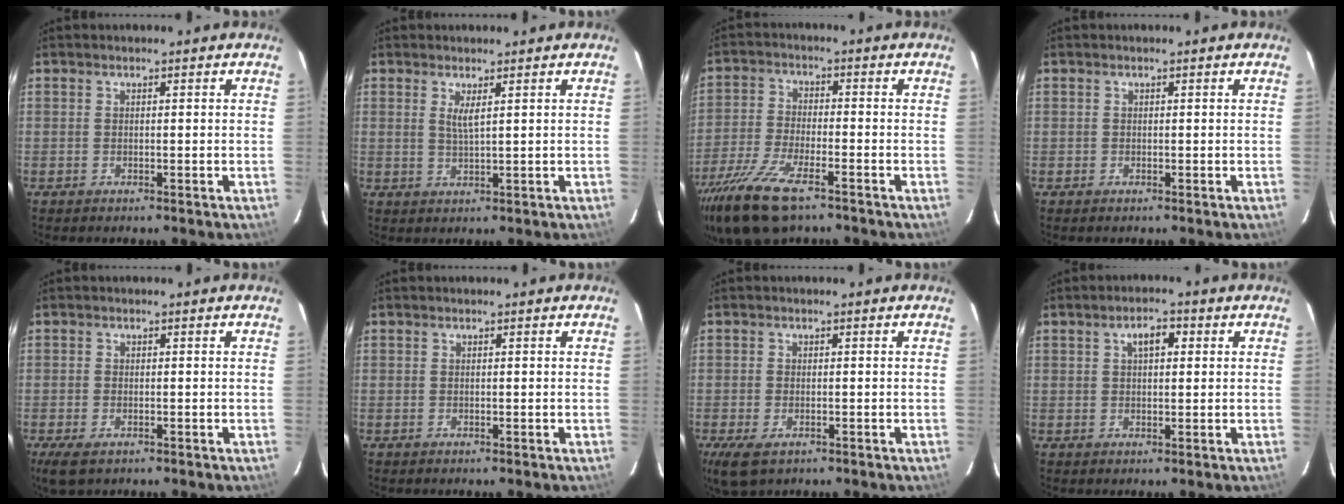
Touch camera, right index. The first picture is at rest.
{"total": 2.2, "force": [1.1, 0.0, 1.9], "torque": [-0.033, -0.001, 0.019]}
{"total": 13.3, "force": [-9.2, 4.2, 8.6], "torque": [-0.199, -0.035, -0.180]}
{"total": 0.6, "force": [-0.2, 0.6, -0.1], "torque": [0.001, 0.001, -0.003]}
{"total": 4.0, "force": [-2.3, 2.0, 2.6], "torque": [-0.058, -0.014, -0.040]}
{"total": 0.0}
{"total": 5.1, "force": [-2.6, 2.7, 3.4], "torque": [-0.076, -0.018, -0.046]}
{"total": 3.6, "force": [1.2, 1.8, 2.8], "torque": [-0.047, 0.013, 0.021]}